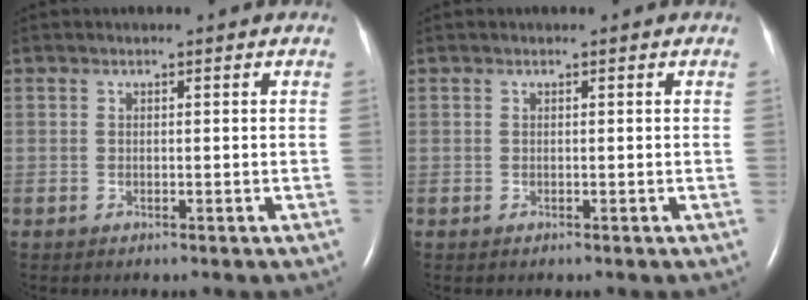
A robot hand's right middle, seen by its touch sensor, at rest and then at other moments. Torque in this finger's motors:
{"motor_torque": [0.05, -0.14, 0.00, 0.00]}